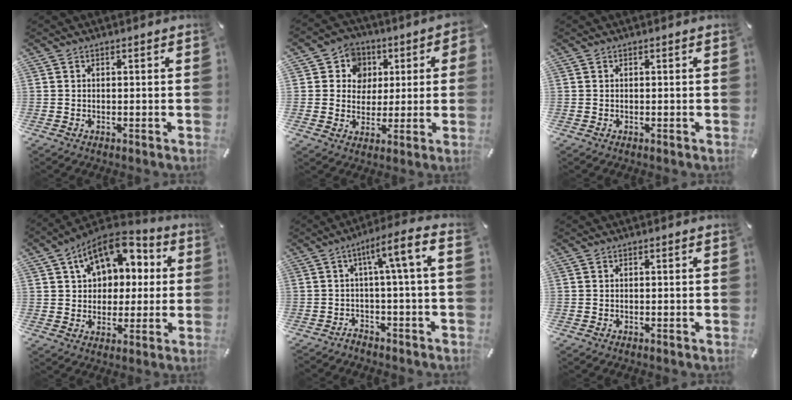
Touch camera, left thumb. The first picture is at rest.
{"total": 9.0, "force": [1.0, 8.8, 1.8], "torque": [-0.024, -0.002, 0.016]}
{"total": 0.0}
{"total": 12.9, "force": [5.8, 9.8, 6.0], "torque": [-0.091, -0.033, 0.106]}
{"total": 7.2, "force": [-0.4, 0.3, 7.2], "torque": [-0.135, 0.000, -0.011]}
{"total": 0.0}